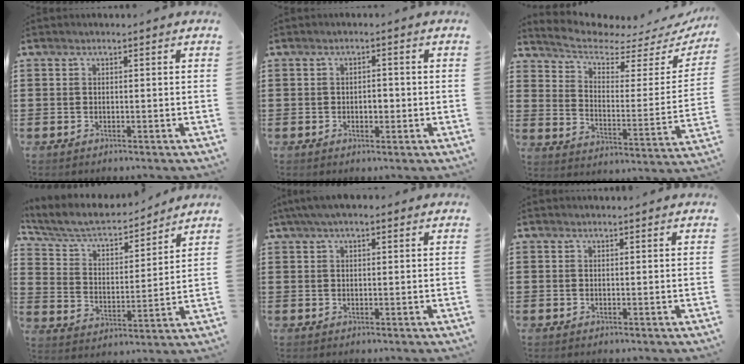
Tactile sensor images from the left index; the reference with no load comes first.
{"total": 2.0, "force": [-0.3, 1.1, 1.6], "torque": [-0.033, 0.004, -0.008]}
{"total": 5.3, "force": [4.6, 1.4, 2.3], "torque": [-0.072, -0.037, 0.075]}
{"total": 6.3, "force": [5.5, 1.8, 2.5], "torque": [-0.075, -0.034, 0.091]}
{"total": 3.0, "force": [2.0, 1.0, 2.1], "torque": [-0.044, 0.008, 0.035]}
{"total": 0.6, "force": [0.6, 0.0, 0.2], "torque": [-0.006, -0.002, 0.012]}